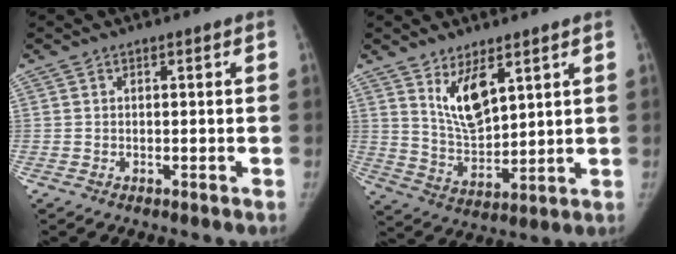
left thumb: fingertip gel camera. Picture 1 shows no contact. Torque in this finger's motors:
{"motor_torque": [0.52, 0.57, 0.80, -1.05, 0.06]}